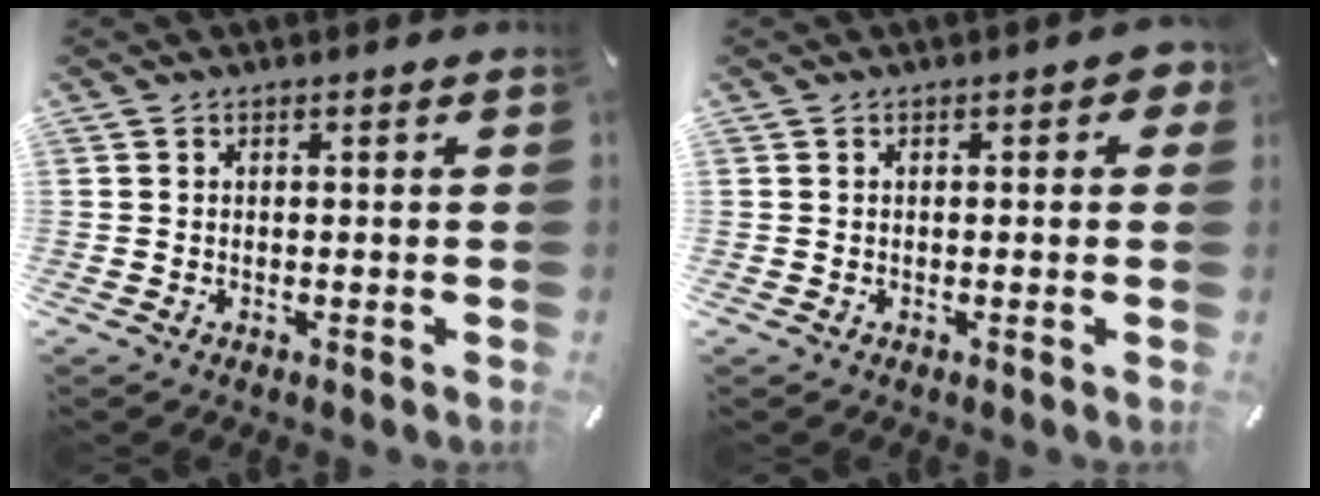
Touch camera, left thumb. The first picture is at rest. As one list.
[{"total": 1.8, "force": [0.0, 1.2, 1.3], "torque": [-0.016, 0.005, -0.003]}]